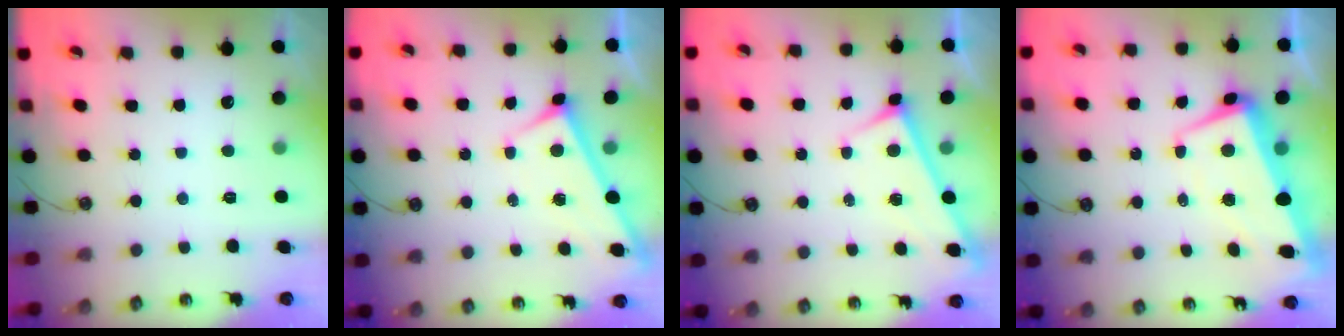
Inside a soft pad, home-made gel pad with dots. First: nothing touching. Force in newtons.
{"total": 3.0, "press": 3.0, "slide": 0.3}
{"total": 3.2, "press": 3.2, "slide": 0.4}
{"total": 2.8, "press": 2.3, "slide": 1.6}